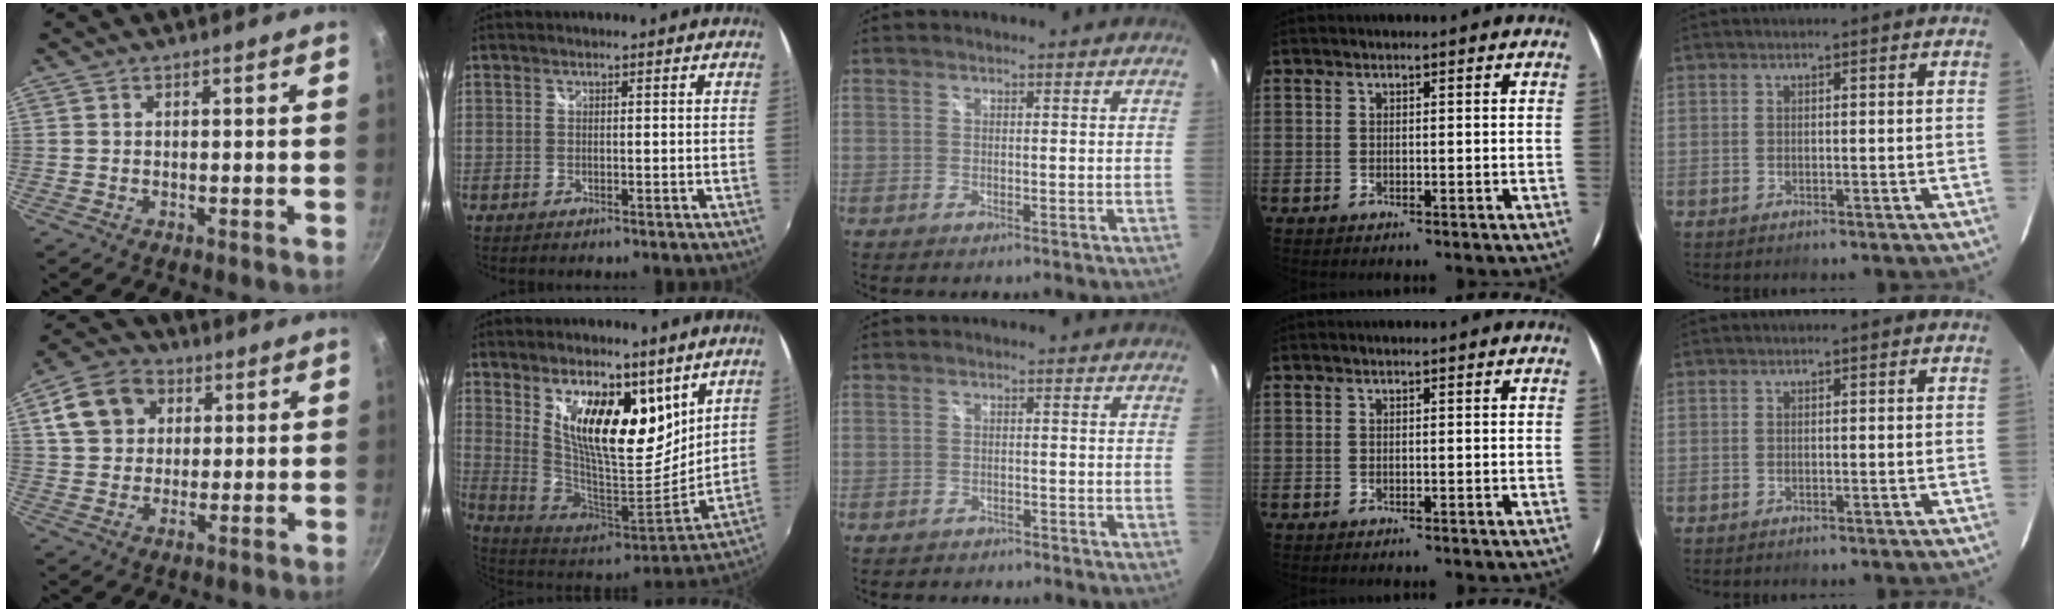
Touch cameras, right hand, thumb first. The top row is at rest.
{"thumb": {"total": 10.9, "force": [3.7, 8.6, 5.5], "torque": [-0.080, 0.012, 0.051]}, "index": {"total": 18.4, "force": [9.3, 8.0, 13.8], "torque": [-0.242, -0.008, 0.175]}, "middle": {"total": 2.4, "force": [-2.2, 0.9, 0.2], "torque": [-0.010, -0.004, -0.034]}}